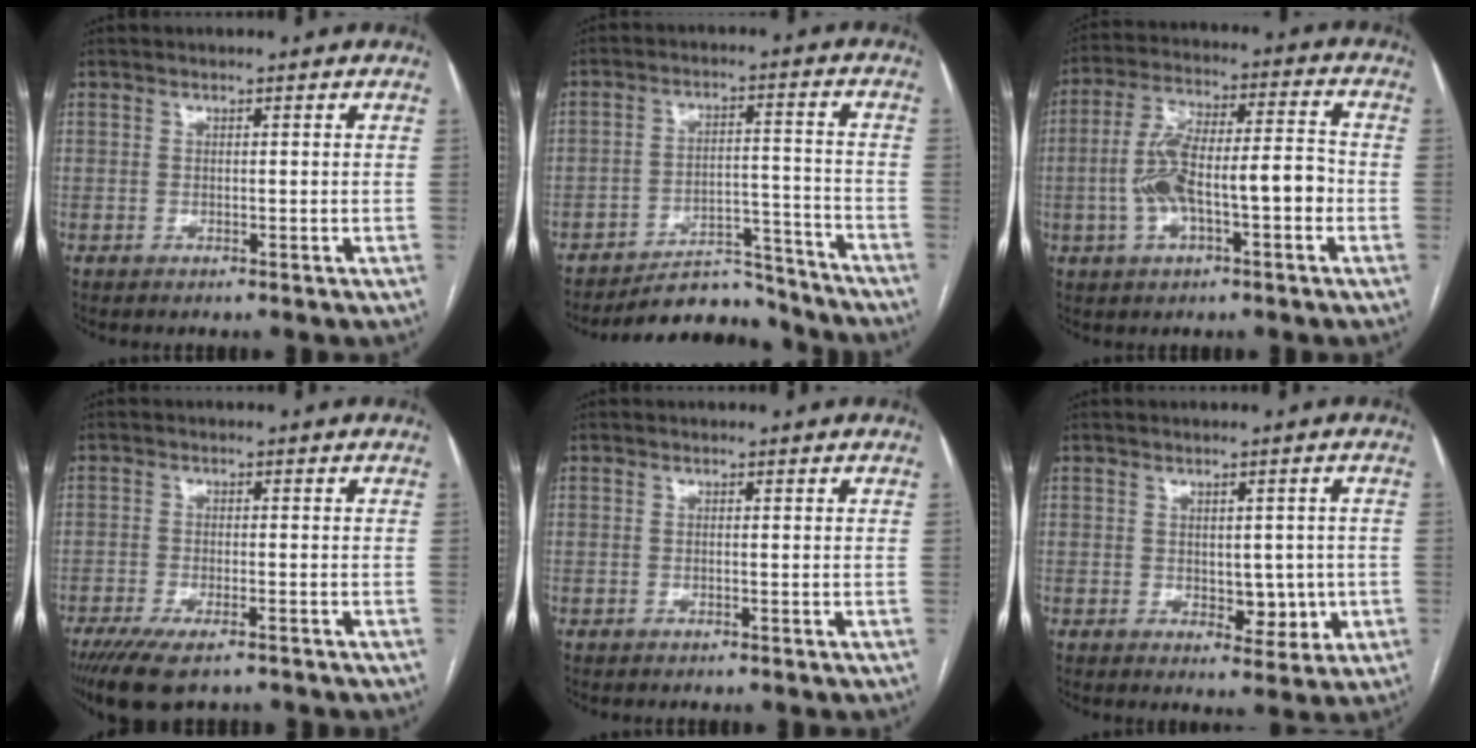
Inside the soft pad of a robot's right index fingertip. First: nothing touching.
{"total": 9.9, "force": [-9.6, 2.3, 0.7], "torque": [0.003, 0.036, -0.149]}
{"total": 12.2, "force": [-2.7, 3.5, 11.4], "torque": [-0.215, 0.032, -0.041]}
{"total": 9.1, "force": [-6.8, 2.5, 5.6], "torque": [-0.088, -0.017, -0.106]}
{"total": 0.0}
{"total": 5.0, "force": [-0.4, 3.0, 4.0], "torque": [-0.044, 0.004, 0.006]}